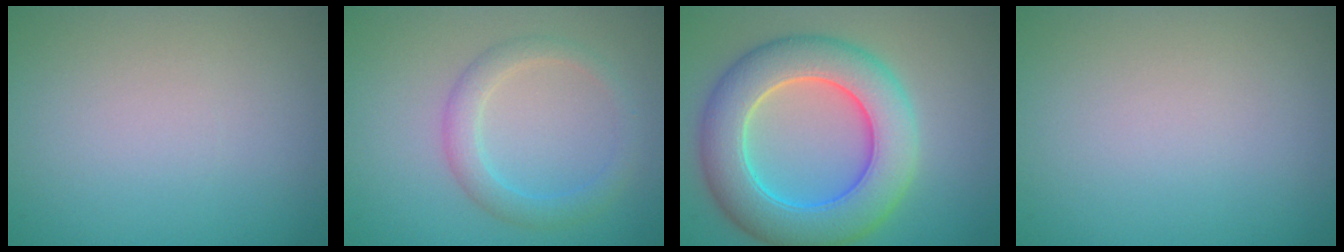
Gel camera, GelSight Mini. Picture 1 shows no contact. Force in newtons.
{"total": 2.7, "press": 2.7, "slide": 0.1}
{"total": 9.3, "press": 9.3, "slide": 0.5}
{"total": 0.0}